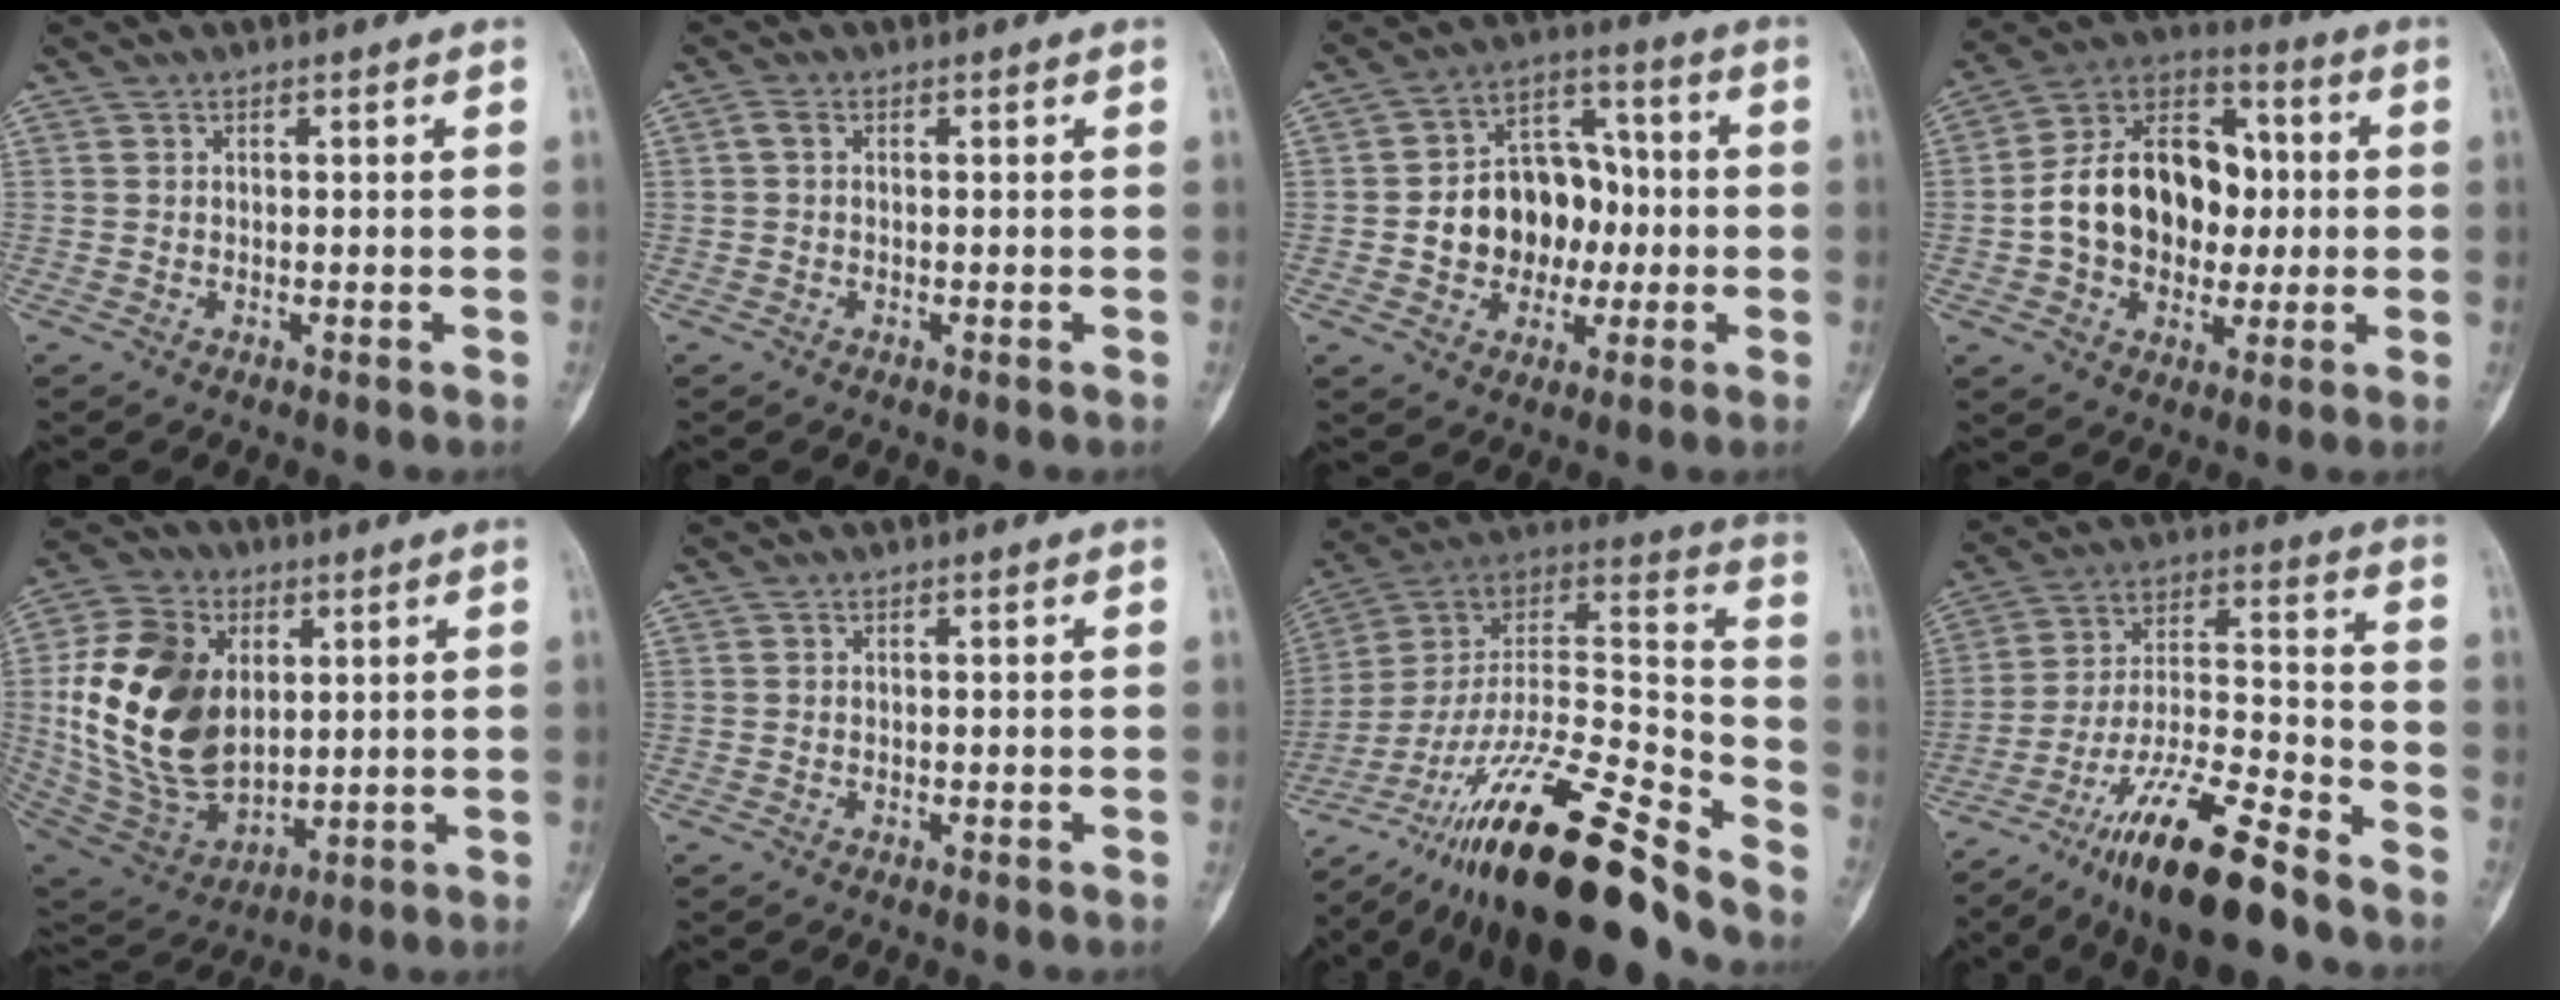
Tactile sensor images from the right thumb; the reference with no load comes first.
{"total": 1.3, "force": [0.1, 0.8, 1.0], "torque": [-0.022, 0.002, 0.000]}
{"total": 13.7, "force": [-1.2, 10.8, 8.4], "torque": [-0.081, 0.039, -0.018]}
{"total": 19.2, "force": [-0.1, 14.1, 13.1], "torque": [-0.178, 0.034, -0.002]}
{"total": 22.7, "force": [3.0, 15.5, 16.3], "torque": [-0.303, -0.015, 0.071]}
{"total": 0.0}
{"total": 30.6, "force": [-22.2, 7.0, 19.8], "torque": [-0.293, 0.080, -0.375]}
{"total": 19.4, "force": [-13.7, 4.4, 13.0], "torque": [-0.251, 0.076, -0.239]}